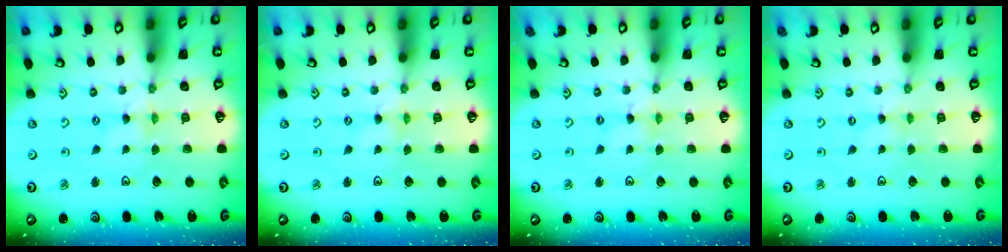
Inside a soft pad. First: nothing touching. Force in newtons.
{"total": 0.0}
{"total": 0.8, "press": 0.8, "slide": 0.2}
{"total": 0.0}